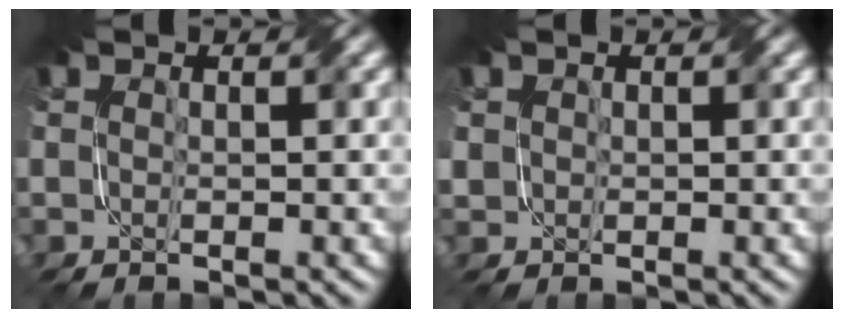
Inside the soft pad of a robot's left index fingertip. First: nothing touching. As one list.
[{"total": 1.2, "force": [0.5, 1.0, 0.1], "torque": [-0.007, -0.001, 0.013]}]